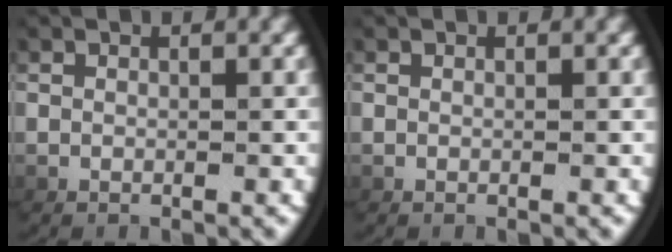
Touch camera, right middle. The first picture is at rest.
{"total": 0.0}